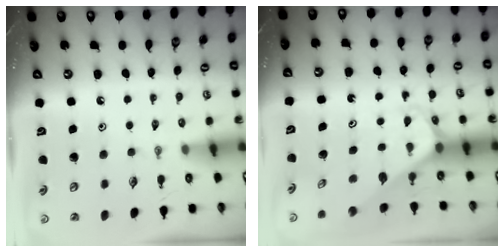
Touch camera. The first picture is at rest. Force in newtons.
{"total": 2.4, "press": 2.4, "slide": 0.2}